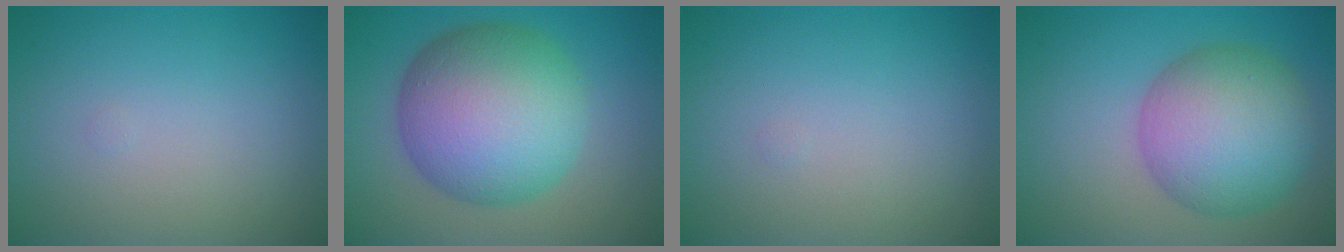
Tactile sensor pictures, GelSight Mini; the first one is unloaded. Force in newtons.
{"total": 12.4, "press": 12.4, "slide": 0.2}
{"total": 0.0}
{"total": 9.2, "press": 9.2, "slide": 0.2}